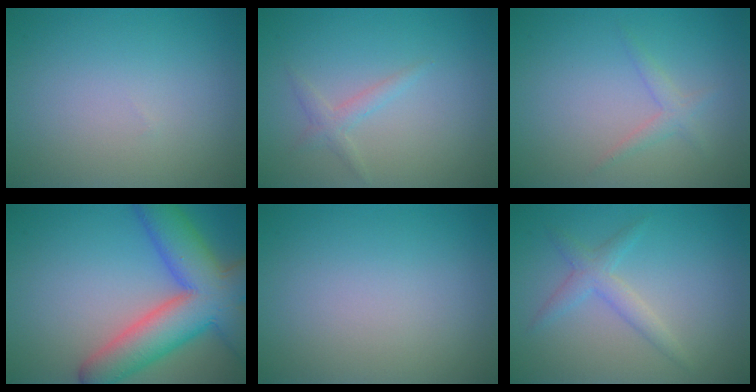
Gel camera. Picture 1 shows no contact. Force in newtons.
{"total": 1.3, "press": 1.3, "slide": 0.0}
{"total": 1.3, "press": 1.3, "slide": 0.1}
{"total": 10.4, "press": 10.4, "slide": 0.4}
{"total": 0.0}
{"total": 1.3, "press": 1.3, "slide": 0.1}